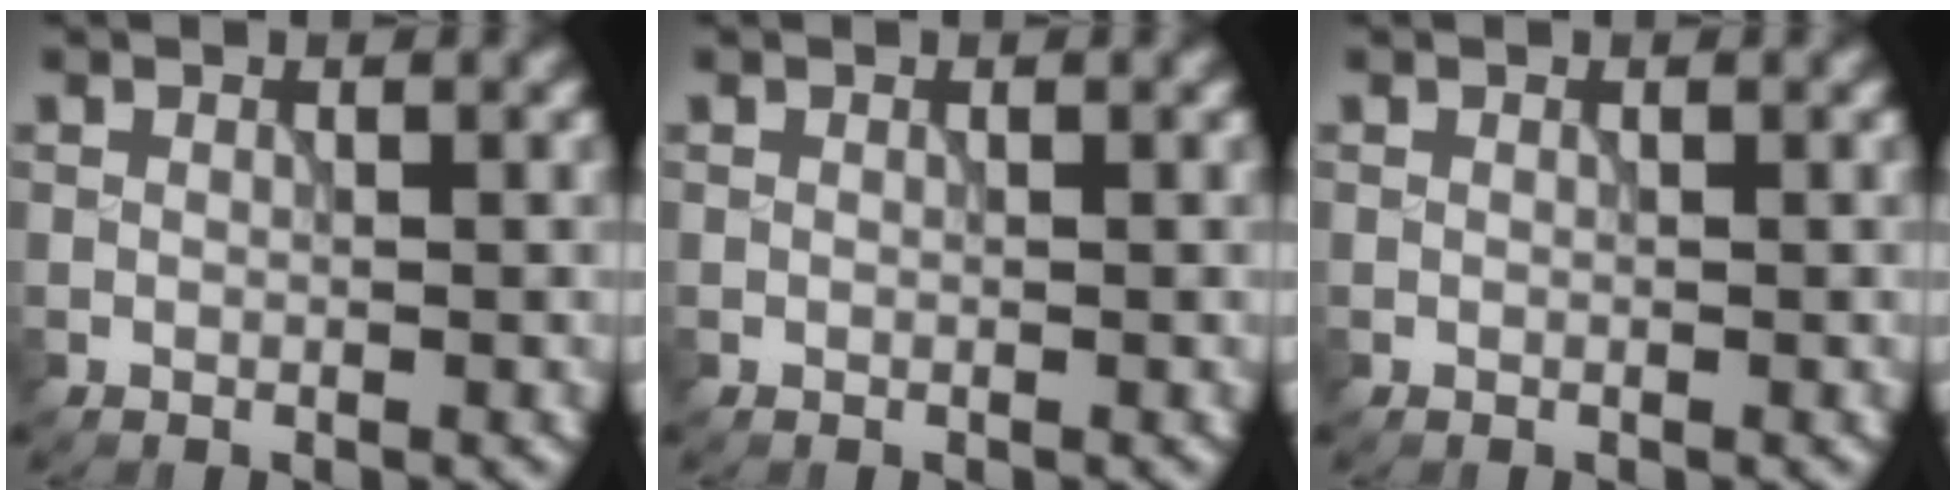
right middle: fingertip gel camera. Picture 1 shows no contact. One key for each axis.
{"total": 0.0}
{"total": 0.0}